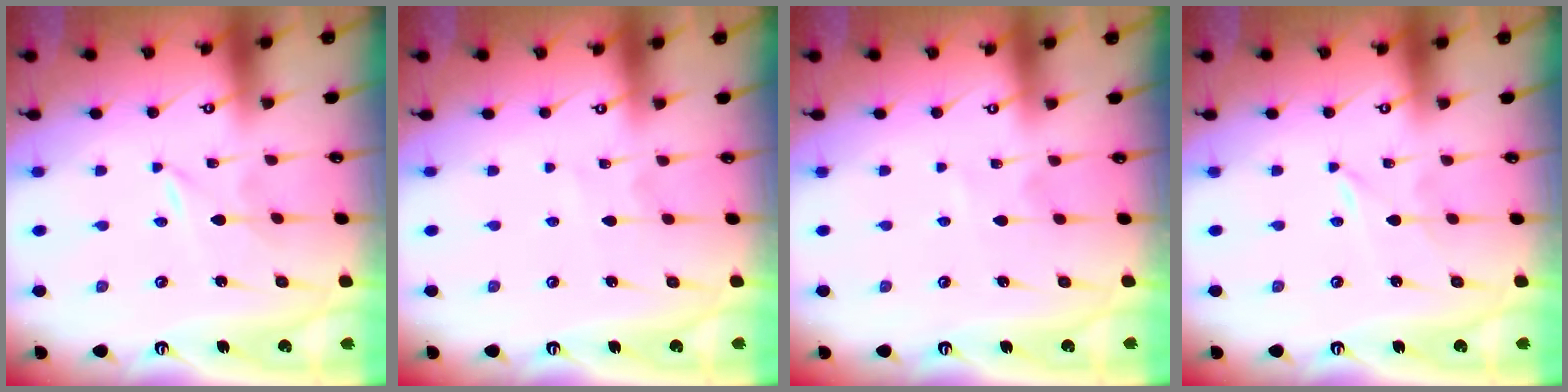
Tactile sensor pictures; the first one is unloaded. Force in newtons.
{"total": 1.5, "press": 1.5, "slide": 0.2}
{"total": 2.1, "press": 2.1, "slide": 0.2}
{"total": 0.0}